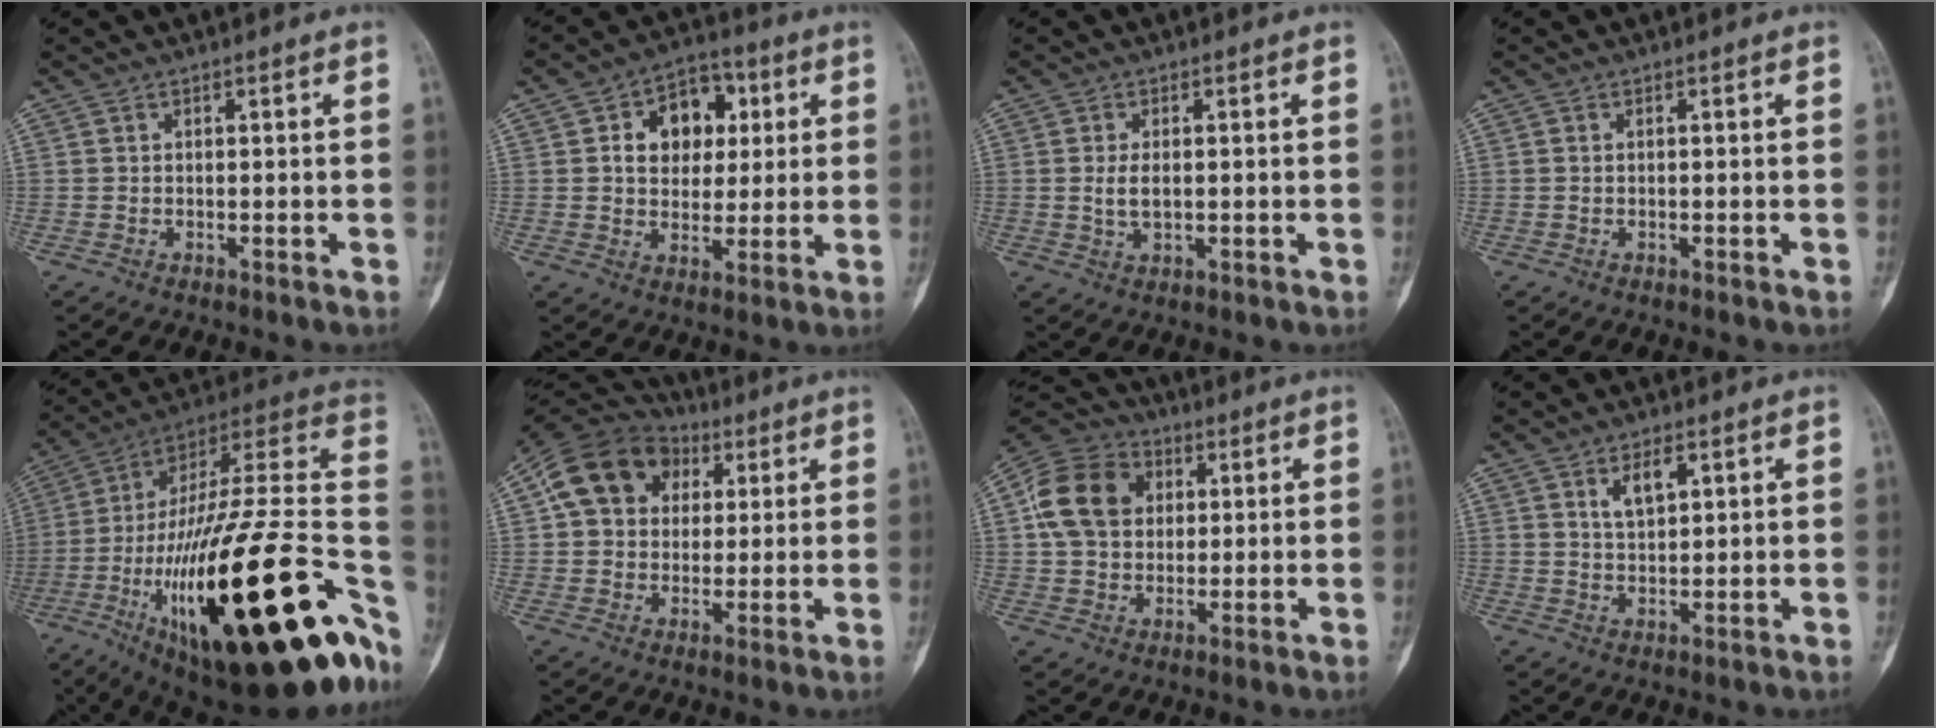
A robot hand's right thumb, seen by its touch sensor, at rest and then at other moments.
{"total": 11.8, "force": [3.0, 8.7, 7.3], "torque": [-0.066, 0.006, 0.044]}
{"total": 3.3, "force": [0.3, 1.8, 2.8], "torque": [-0.055, -0.006, 0.008]}
{"total": 0.0}
{"total": 45.6, "force": [-13.8, 14.3, 41.0], "torque": [-0.568, 0.052, -0.219]}
{"total": 15.0, "force": [4.1, 12.1, 7.9], "torque": [-0.120, 0.017, 0.062]}
{"total": 14.2, "force": [2.7, 11.4, 8.1], "torque": [-0.133, 0.010, 0.040]}
{"total": 4.7, "force": [2.2, 2.3, 3.4], "torque": [-0.053, -0.012, 0.042]}